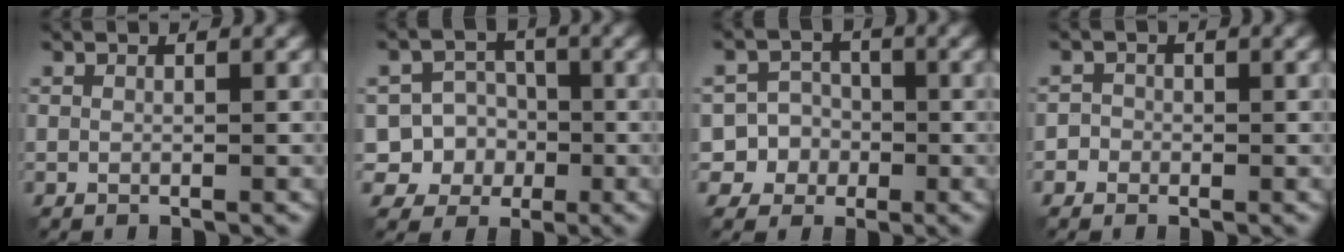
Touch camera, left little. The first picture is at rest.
{"total": 6.4, "force": [-1.8, 6.0, 1.1], "torque": [-0.004, 0.010, -0.048]}
{"total": 4.9, "force": [-1.7, 4.5, 0.3], "torque": [0.021, 0.009, -0.043]}
{"total": 1.6, "force": [-0.7, 1.4, 0.1], "torque": [0.008, 0.010, -0.019]}